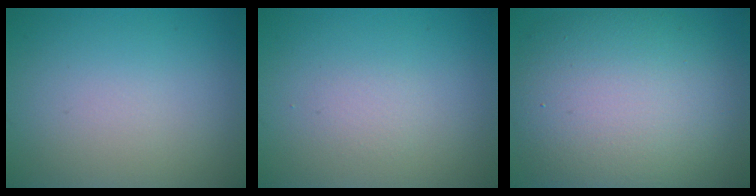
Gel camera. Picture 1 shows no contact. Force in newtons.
{"total": 0.9, "press": 0.9, "slide": 0.0}
{"total": 12.6, "press": 12.5, "slide": 0.9}